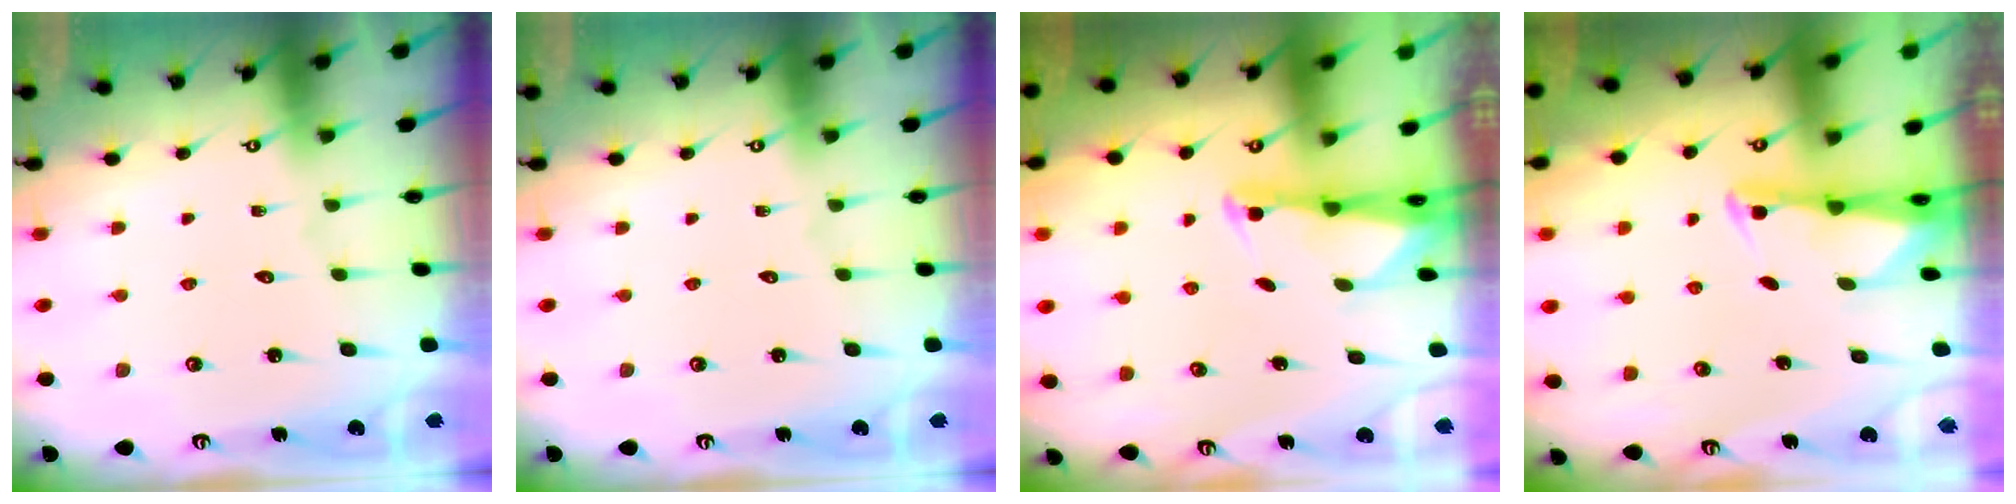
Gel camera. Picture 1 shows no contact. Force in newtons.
{"total": 0.0}
{"total": 1.8, "press": 1.8, "slide": 0.3}
{"total": 2.0, "press": 2.0, "slide": 0.3}